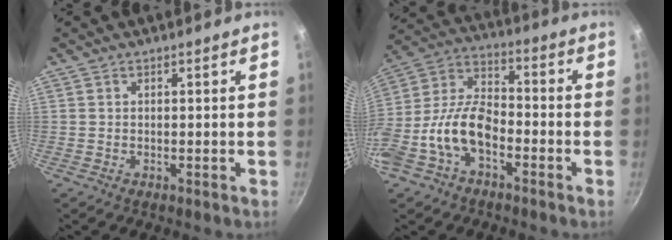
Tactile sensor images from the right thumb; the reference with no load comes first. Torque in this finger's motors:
{"motor_torque": [2.18, 2.25, 1.45, -1.32, 0.50]}